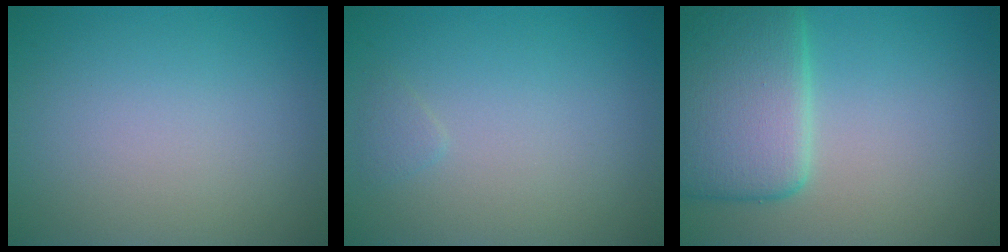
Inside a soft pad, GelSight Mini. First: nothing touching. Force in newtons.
{"total": 0.6, "press": 0.6, "slide": 0.0}
{"total": 7.6, "press": 7.6, "slide": 0.5}